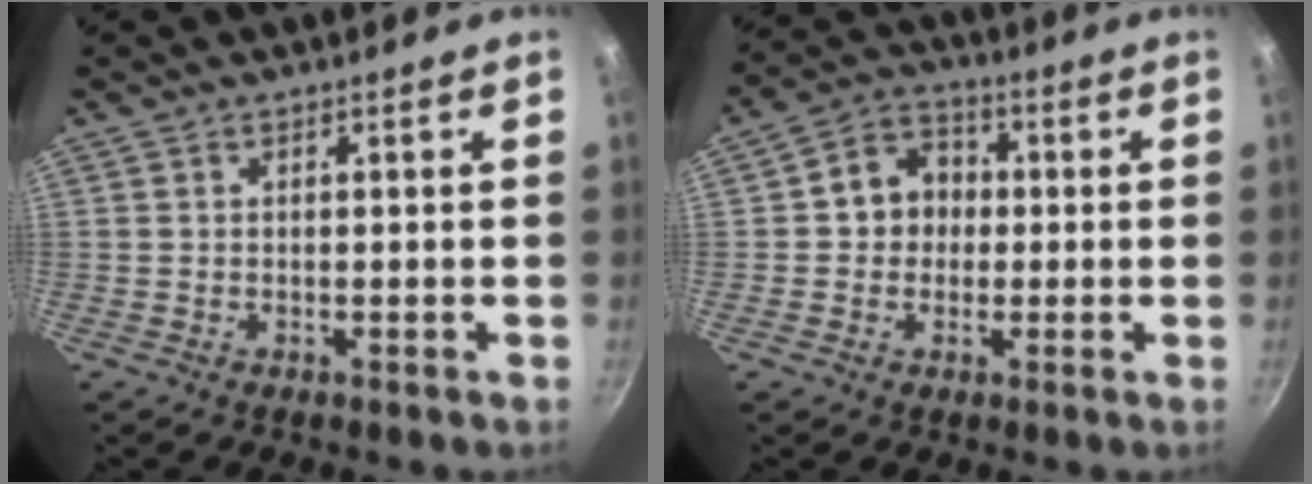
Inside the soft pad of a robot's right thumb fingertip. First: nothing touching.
{"total": 7.9, "force": [0.2, 6.9, 3.7], "torque": [-0.022, 0.018, -0.013]}